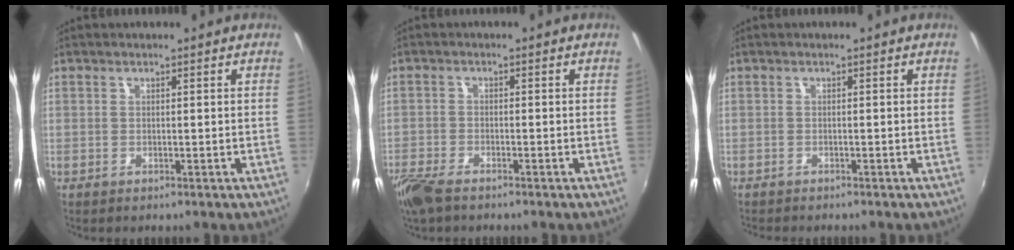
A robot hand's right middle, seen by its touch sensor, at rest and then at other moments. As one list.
[{"total": 6.5, "force": [-5.0, 2.0, 3.6], "torque": [-0.102, -0.023, -0.100]}, {"total": 1.6, "force": [-1.5, 0.1, 0.4], "torque": [-0.014, -0.009, -0.023]}]